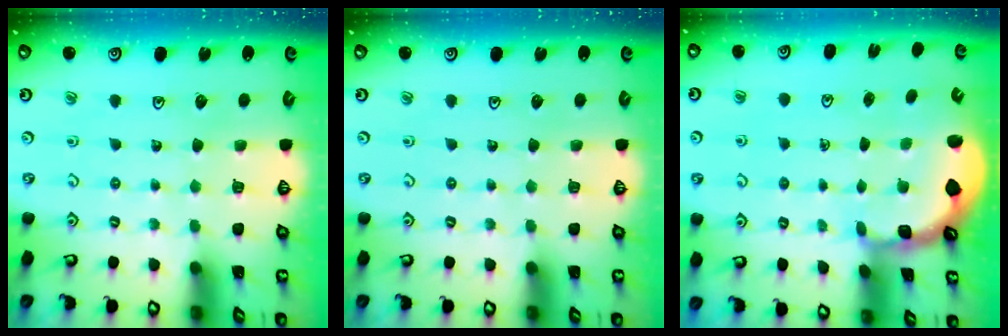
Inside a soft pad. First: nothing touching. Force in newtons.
{"total": 0.0}
{"total": 1.8, "press": 1.8, "slide": 0.5}